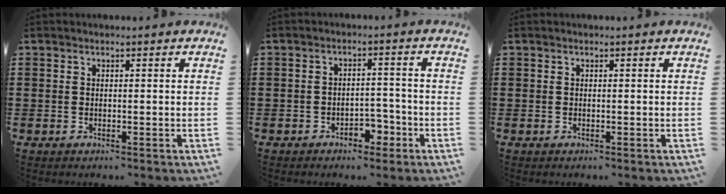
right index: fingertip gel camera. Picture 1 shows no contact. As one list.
[{"total": 3.3, "force": [-2.3, 1.8, 1.6], "torque": [-0.029, 0.007, -0.046]}, {"total": 0.0}]